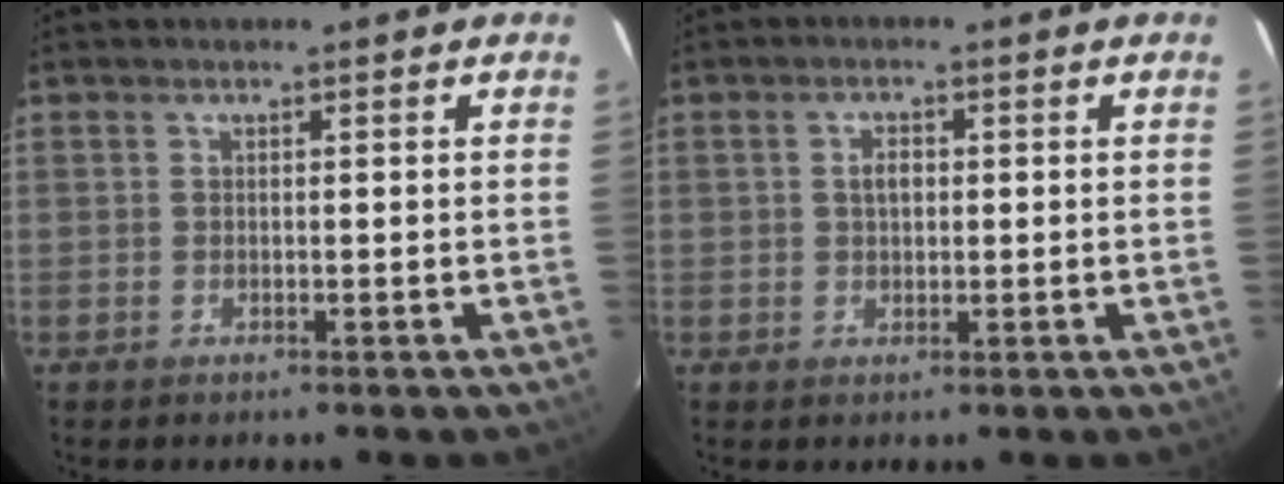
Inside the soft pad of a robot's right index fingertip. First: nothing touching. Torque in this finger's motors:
{"motor_torque": [-0.07, 0.07, 0.00, 0.03]}